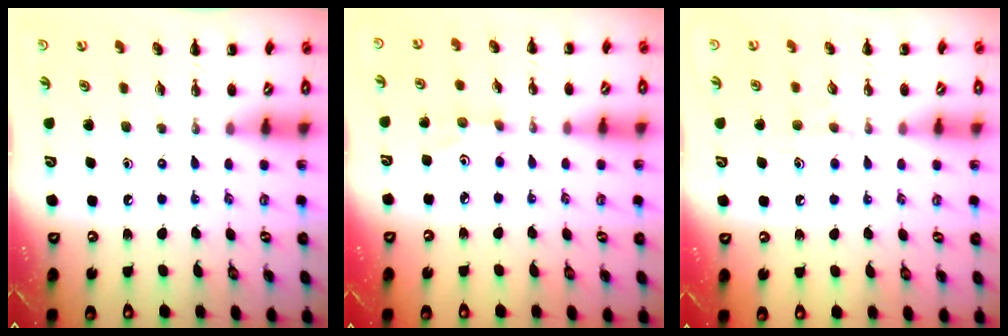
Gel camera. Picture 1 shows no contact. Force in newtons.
{"total": 2.7, "press": 2.7, "slide": 0.5}
{"total": 5.0, "press": 4.7, "slide": 1.7}